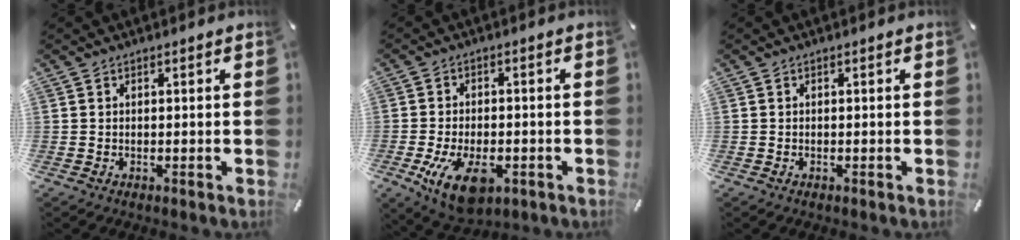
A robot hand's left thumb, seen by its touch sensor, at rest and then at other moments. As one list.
[{"total": 10.8, "force": [-4.2, 6.0, 7.9], "torque": [-0.154, 0.004, -0.072]}, {"total": 0.6, "force": [-0.3, 0.2, 0.4], "torque": [-0.008, -0.002, -0.006]}]